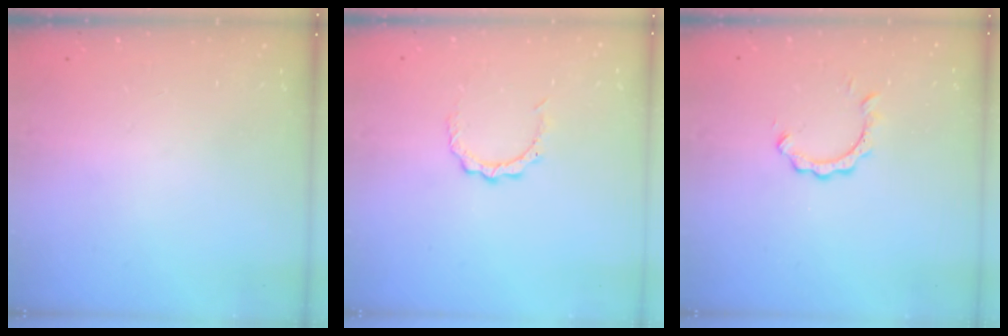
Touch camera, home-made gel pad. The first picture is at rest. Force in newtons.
{"total": 3.4, "press": 3.4, "slide": 0.3}
{"total": 2.8, "press": 2.8, "slide": 0.2}